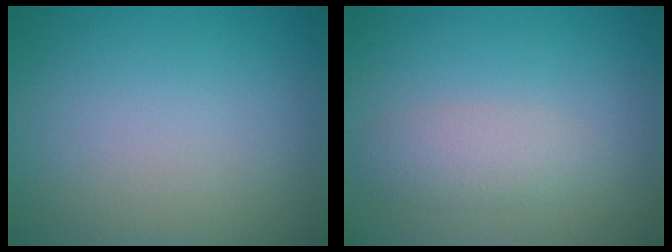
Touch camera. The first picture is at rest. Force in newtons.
{"total": 2.3, "press": 2.3, "slide": 0.1}